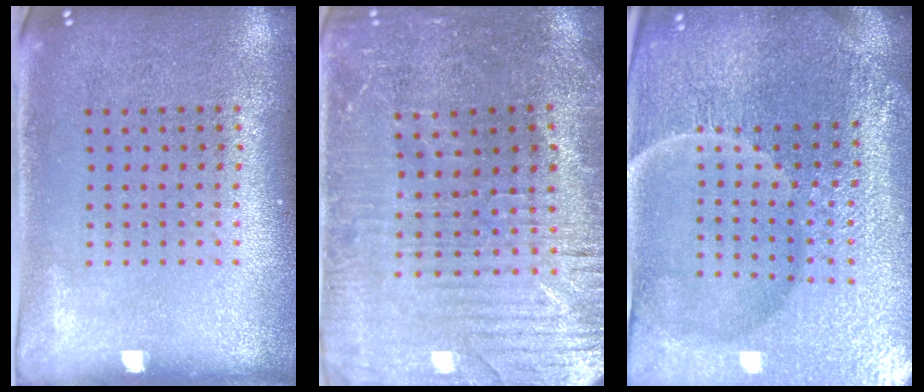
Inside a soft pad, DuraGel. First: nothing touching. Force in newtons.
{"total": 2.7, "press": 2.6, "slide": 0.6}
{"total": 6.2, "press": 5.6, "slide": 2.6}